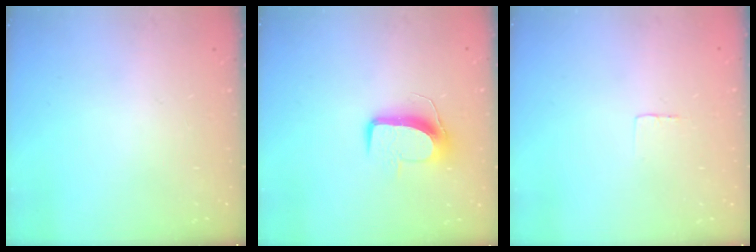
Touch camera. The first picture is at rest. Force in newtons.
{"total": 9.6, "press": 9.6, "slide": 0.2}
{"total": 2.3, "press": 2.3, "slide": 0.1}